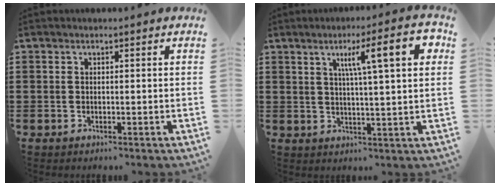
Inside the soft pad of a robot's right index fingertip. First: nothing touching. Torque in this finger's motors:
{"motor_torque": [0.54, 0.04, 0.43, 0.12]}